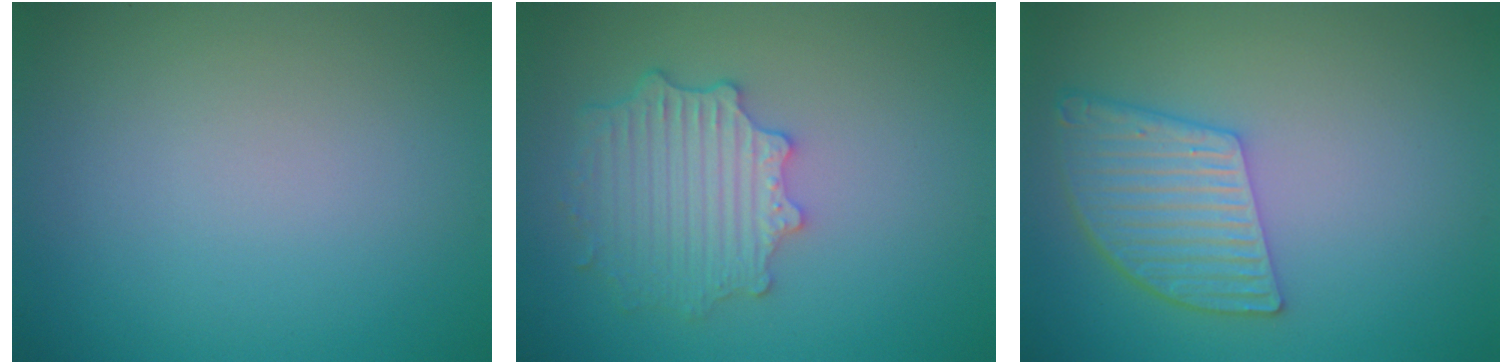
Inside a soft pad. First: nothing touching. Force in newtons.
{"total": 4.4, "press": 3.6, "slide": 2.5}
{"total": 5.2, "press": 3.9, "slide": 3.4}